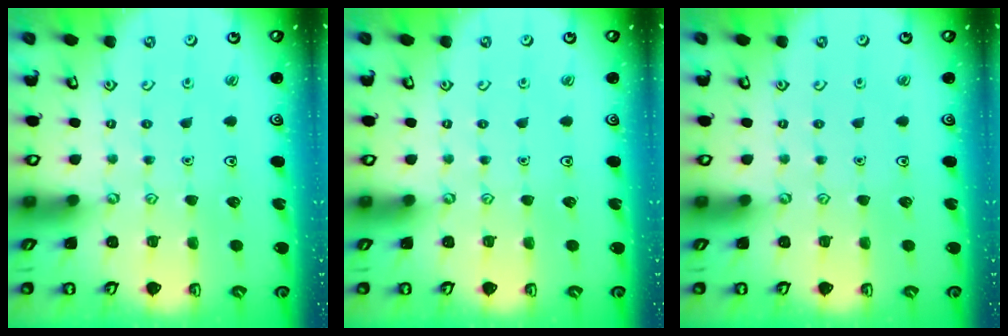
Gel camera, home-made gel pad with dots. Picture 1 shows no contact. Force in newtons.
{"total": 0.0}
{"total": 0.0}